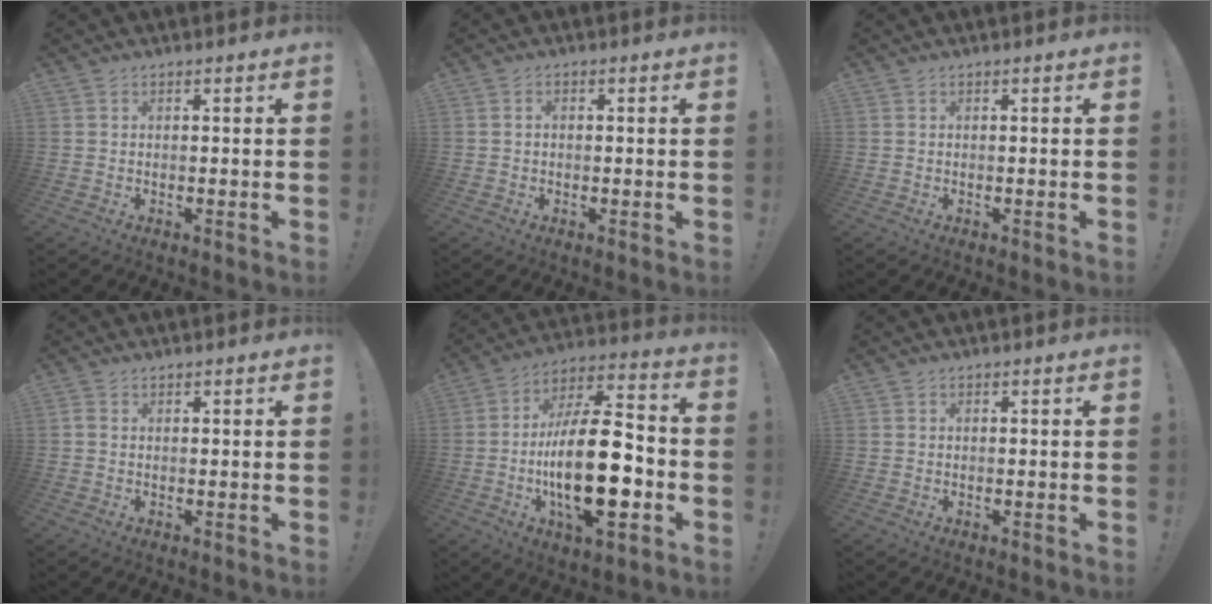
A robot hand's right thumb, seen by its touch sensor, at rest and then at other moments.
{"total": 1.2, "force": [-0.2, 0.9, 0.8], "torque": [-0.019, 0.006, -0.004]}
{"total": 0.0}
{"total": 0.6, "force": [0.3, 0.4, 0.4], "torque": [-0.004, 0.001, 0.005]}
{"total": 23.8, "force": [-5.4, 9.1, 21.3], "torque": [-0.387, 0.019, -0.087]}
{"total": 0.0}